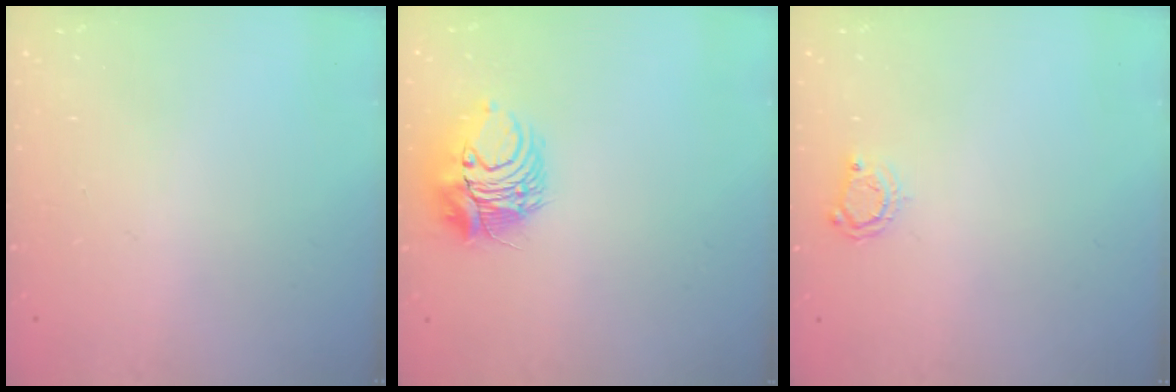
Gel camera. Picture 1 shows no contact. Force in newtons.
{"total": 9.4, "press": 9.4, "slide": 0.5}
{"total": 3.9, "press": 3.9, "slide": 0.6}